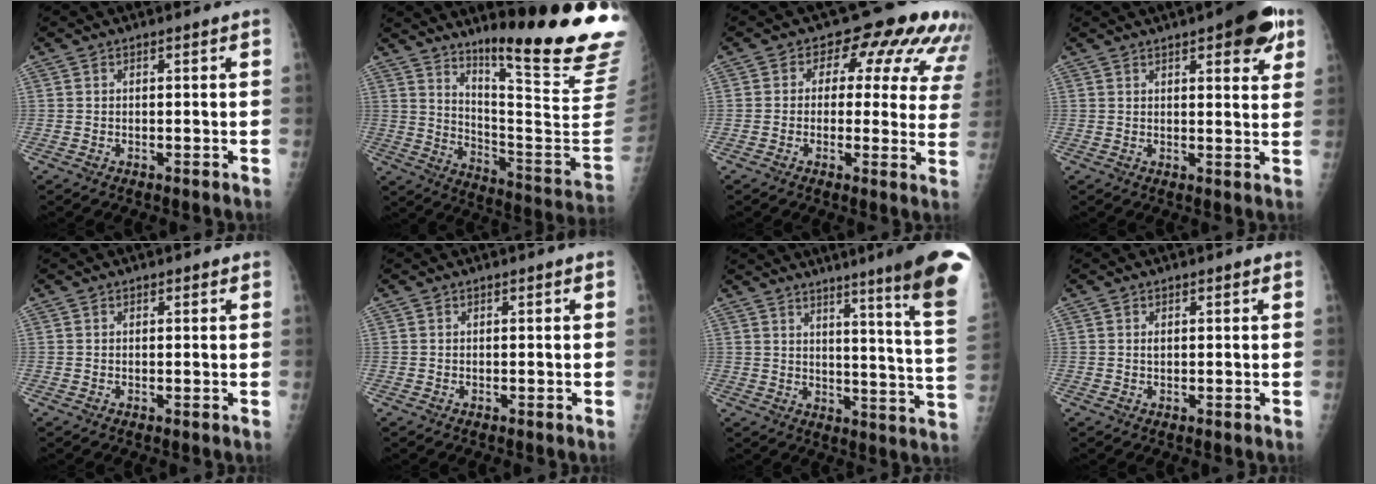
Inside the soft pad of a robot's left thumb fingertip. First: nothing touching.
{"total": 26.3, "force": [17.3, 2.6, 19.6], "torque": [-0.248, -0.130, 0.254]}
{"total": 15.3, "force": [7.2, 9.3, 9.9], "torque": [-0.070, -0.007, 0.061]}
{"total": 10.9, "force": [6.1, 3.7, 8.2], "torque": [-0.076, -0.019, 0.073]}
{"total": 0.7, "force": [0.4, 0.5, 0.1], "torque": [0.004, -0.002, 0.003]}
{"total": 0.0}
{"total": 19.6, "force": [13.0, -0.2, 14.7], "torque": [-0.173, -0.091, 0.158]}
{"total": 0.9, "force": [0.4, 0.6, 0.5], "torque": [-0.006, -0.001, 0.005]}